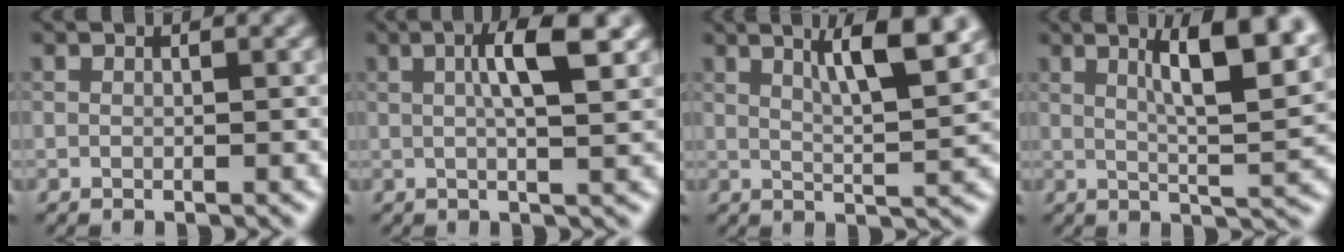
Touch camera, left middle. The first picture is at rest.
{"total": 5.2, "force": [1.4, 1.2, 4.8], "torque": [-0.076, 0.006, 0.019]}
{"total": 6.2, "force": [3.1, 1.1, 5.2], "torque": [-0.075, 0.004, 0.051]}
{"total": 9.1, "force": [3.7, 2.3, 8.0], "torque": [-0.102, 0.014, 0.054]}